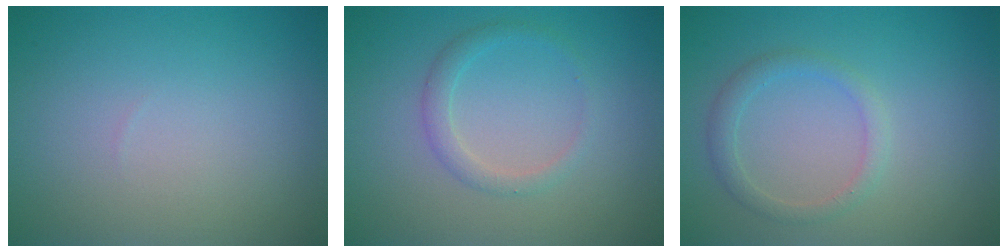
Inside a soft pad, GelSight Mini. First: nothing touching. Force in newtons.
{"total": 1.7, "press": 1.7, "slide": 0.0}
{"total": 1.8, "press": 1.8, "slide": 0.2}